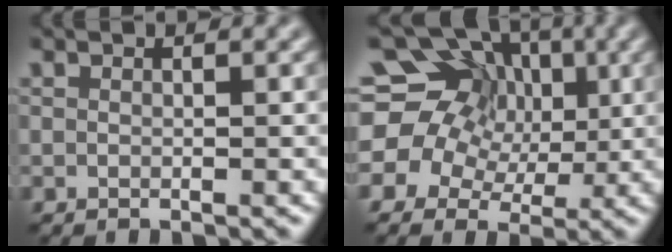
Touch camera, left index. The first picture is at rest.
{"total": 14.3, "force": [3.4, 11.9, 7.0], "torque": [-0.128, 0.041, 0.027]}